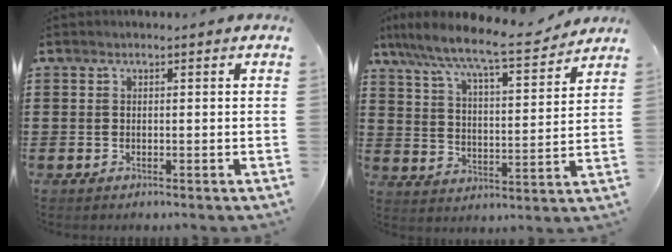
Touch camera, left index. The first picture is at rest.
{"total": 8.6, "force": [7.6, 0.2, 4.0], "torque": [-0.109, -0.045, 0.124]}